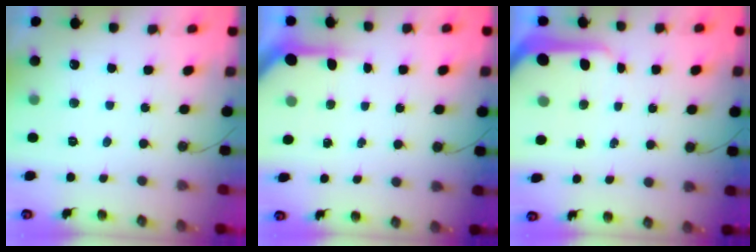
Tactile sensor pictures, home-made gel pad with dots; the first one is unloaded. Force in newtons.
{"total": 3.9, "press": 3.9, "slide": 0.3}
{"total": 9.4, "press": 9.3, "slide": 1.0}